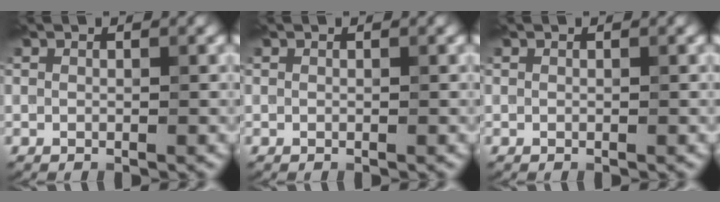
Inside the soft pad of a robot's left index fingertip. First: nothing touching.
{"total": 0.0}
{"total": 0.0}